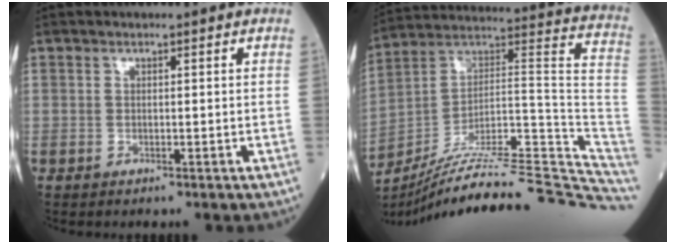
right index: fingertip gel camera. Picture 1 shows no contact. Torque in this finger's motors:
{"motor_torque": [-0.61, -1.53, 0.07, -0.02]}